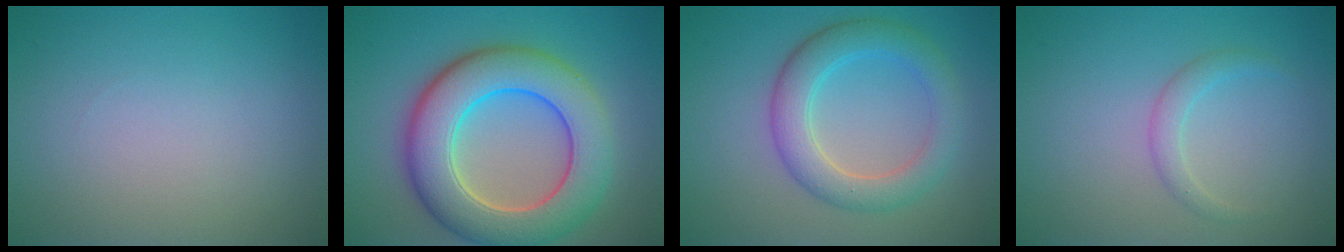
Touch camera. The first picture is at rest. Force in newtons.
{"total": 10.1, "press": 10.1, "slide": 0.4}
{"total": 4.9, "press": 4.9, "slide": 0.5}
{"total": 1.5, "press": 1.5, "slide": 0.1}